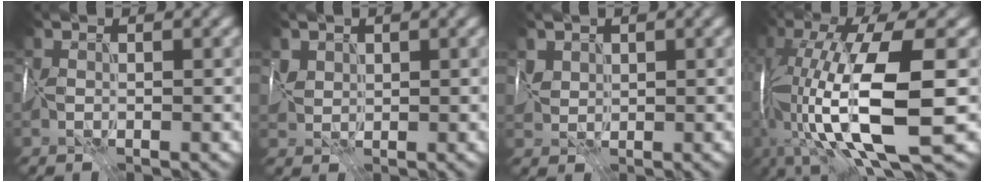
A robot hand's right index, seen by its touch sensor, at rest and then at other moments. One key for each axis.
{"total": 1.1, "fx": 1.0, "fy": 0.4, "fz": -0.4, "tx": 0.014, "ty": -0.004, "tz": 0.021}
{"total": 1.1, "fx": 1.0, "fy": 0.4, "fz": -0.3, "tx": 0.014, "ty": -0.004, "tz": 0.020}
{"total": 13.5, "fx": -3.2, "fy": 3.7, "fz": 12.6, "tx": -0.233, "ty": -0.011, "tz": -0.050}